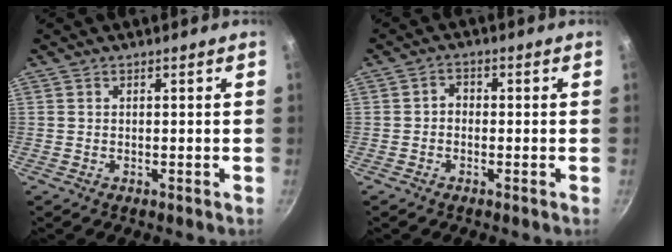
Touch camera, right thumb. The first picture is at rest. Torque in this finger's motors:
{"motor_torque": [-0.25, -0.03, -0.05, 0.13, -0.04]}